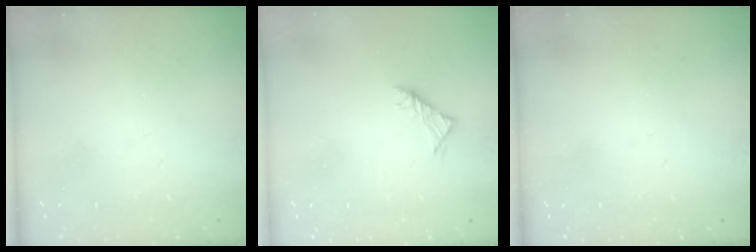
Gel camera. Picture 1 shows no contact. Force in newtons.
{"total": 2.9, "press": 2.8, "slide": 0.8}
{"total": 0.0}